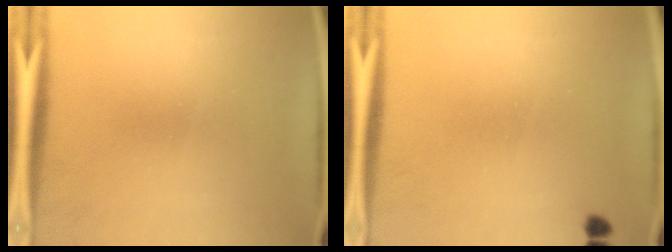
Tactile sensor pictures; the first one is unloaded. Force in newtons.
{"total": 1.0}